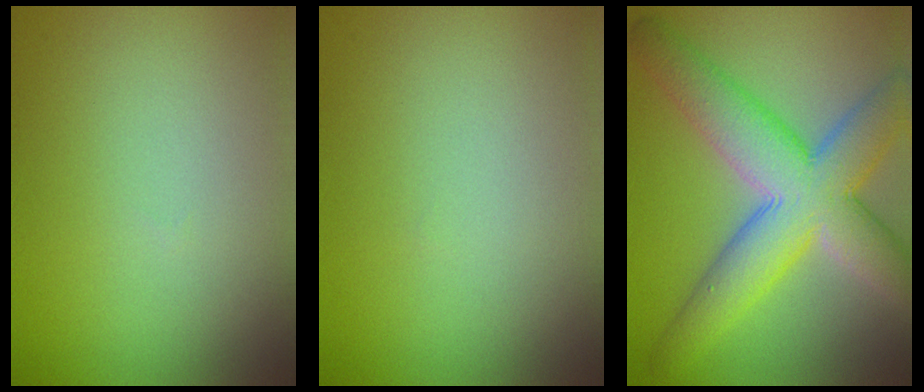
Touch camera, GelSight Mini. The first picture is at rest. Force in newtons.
{"total": 0.0}
{"total": 9.9, "press": 9.8, "slide": 0.5}